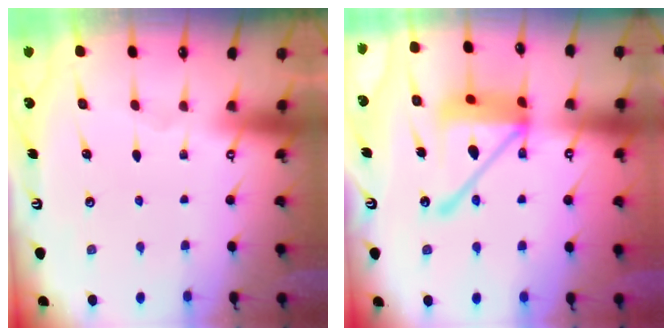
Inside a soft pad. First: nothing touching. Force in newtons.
{"total": 17.9, "press": 17.8, "slide": 1.7}